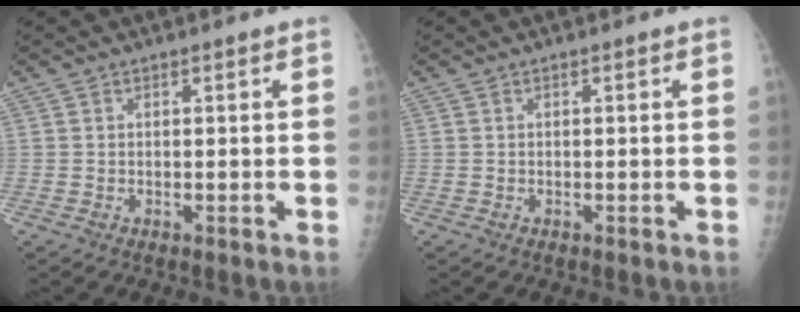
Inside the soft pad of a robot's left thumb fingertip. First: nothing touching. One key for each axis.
{"total": 0.0}